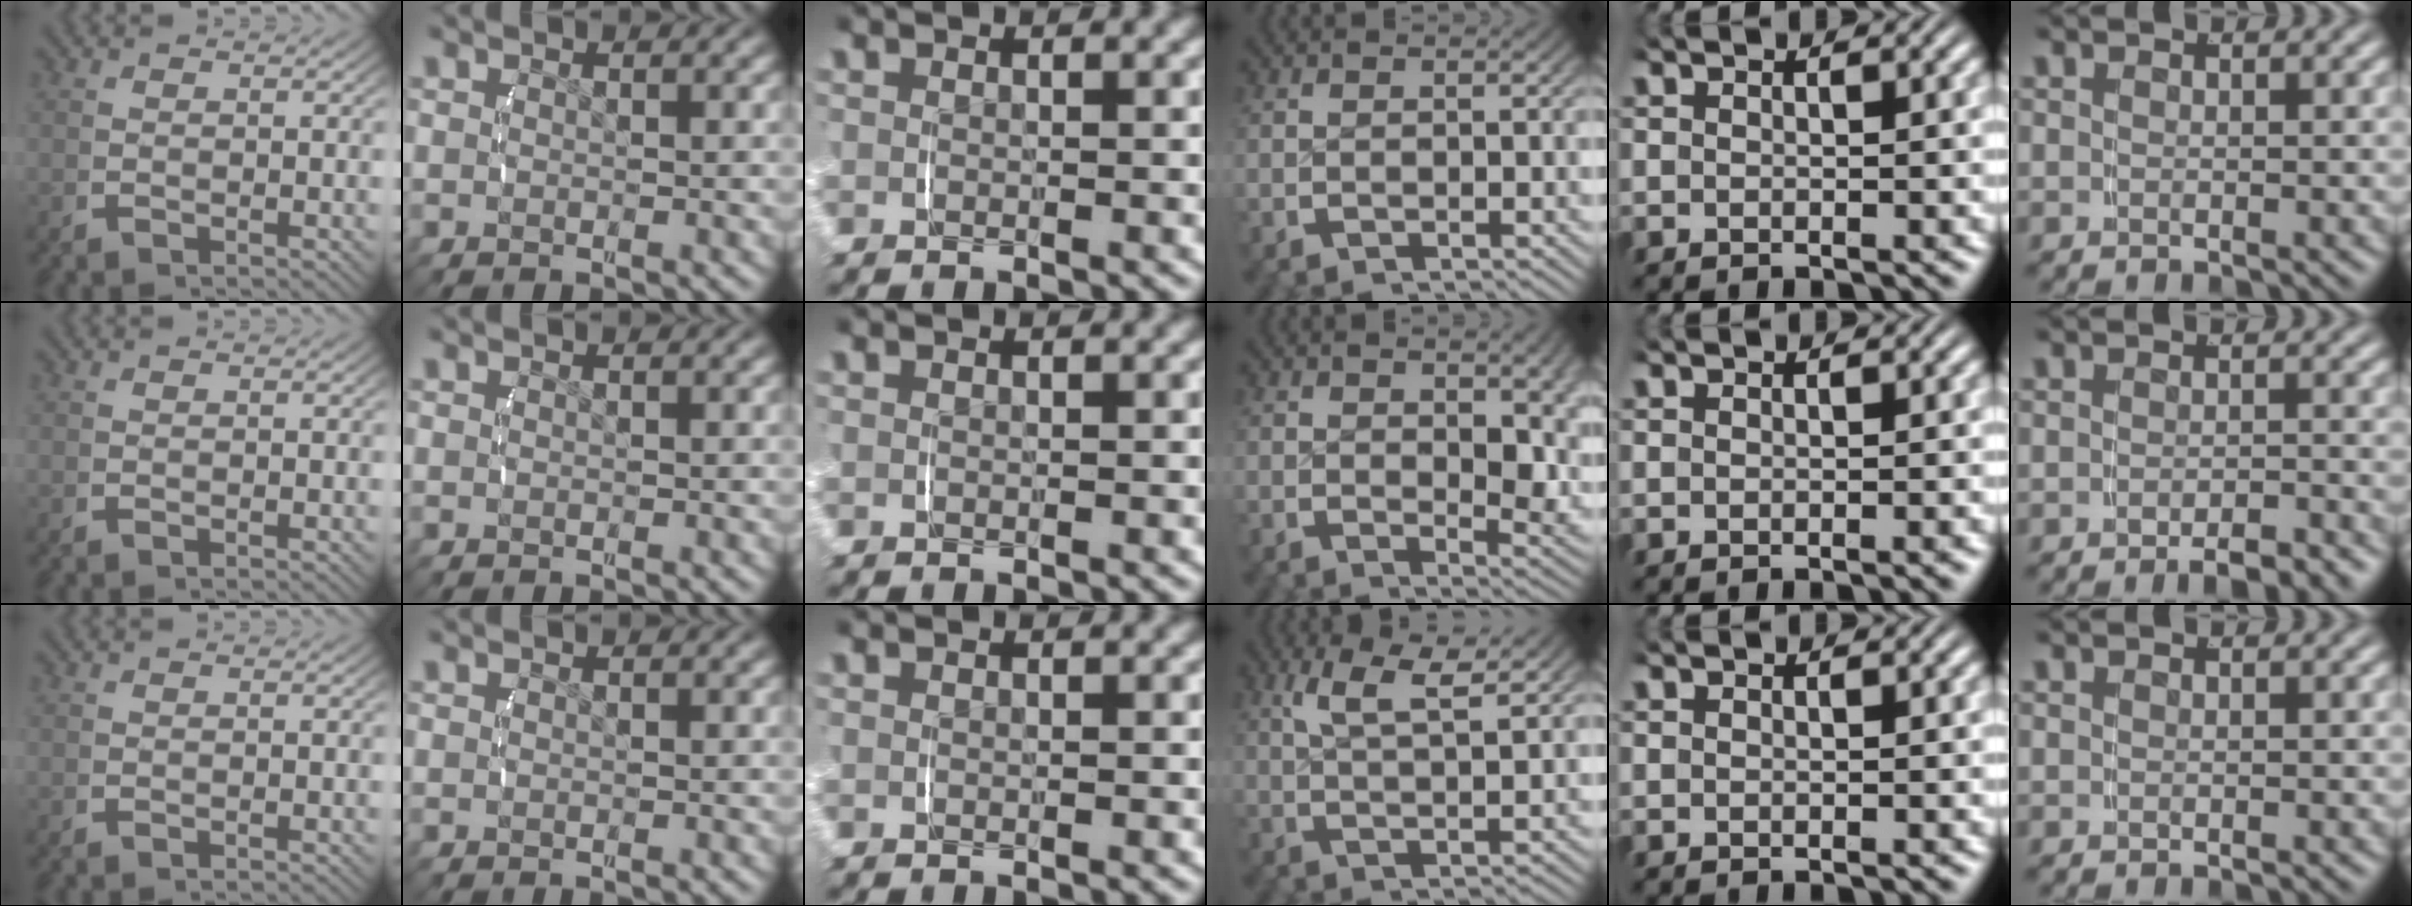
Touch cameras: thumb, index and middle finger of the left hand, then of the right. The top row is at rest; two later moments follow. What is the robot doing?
{"motion": "lift_and_place", "object": "glasses case"}